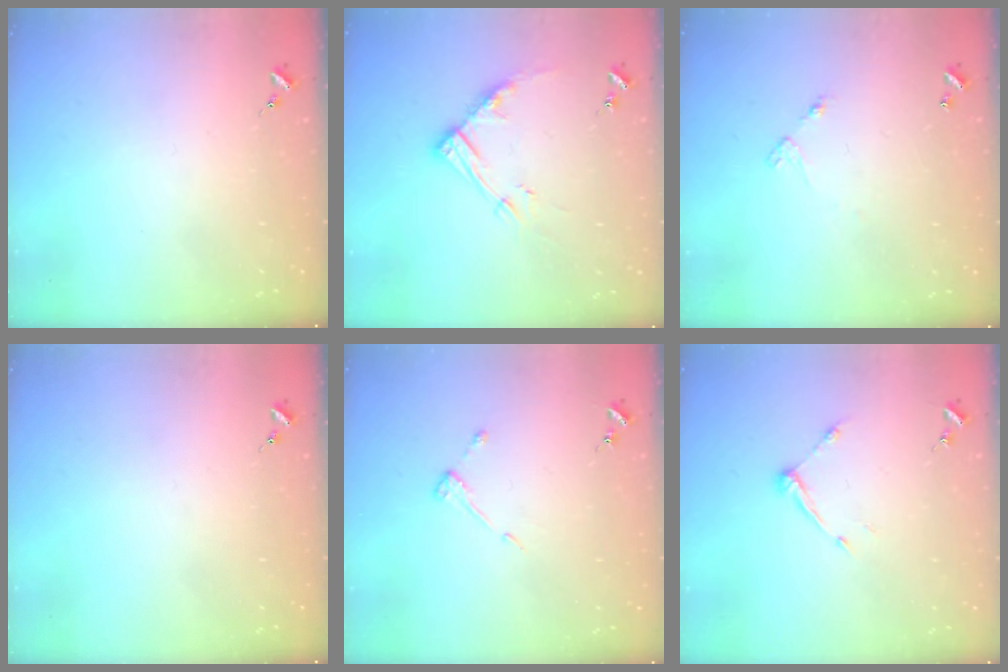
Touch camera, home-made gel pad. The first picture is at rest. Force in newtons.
{"total": 13.1, "press": 13.0, "slide": 1.3}
{"total": 4.9, "press": 4.8, "slide": 0.3}
{"total": 0.0}
{"total": 4.7, "press": 4.7, "slide": 0.6}
{"total": 7.3, "press": 7.3, "slide": 0.5}